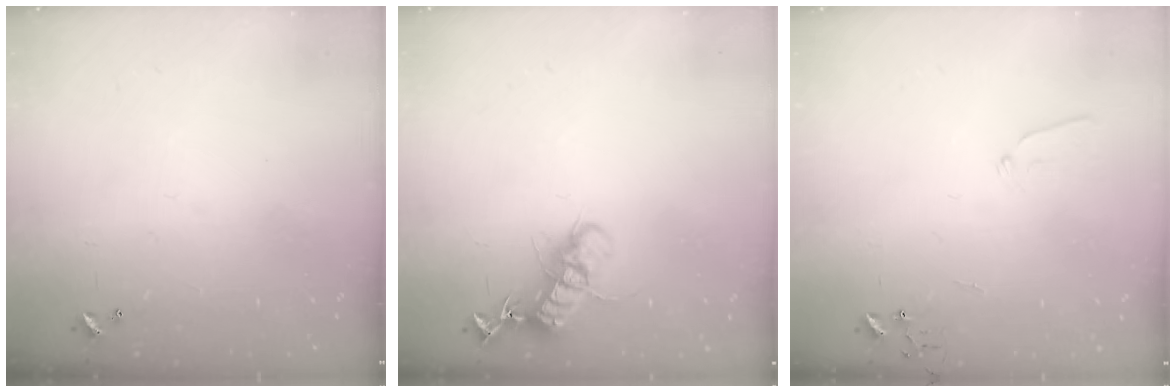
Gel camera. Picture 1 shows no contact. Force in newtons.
{"total": 13.3, "press": 13.3, "slide": 0.9}
{"total": 5.6, "press": 5.6, "slide": 0.6}